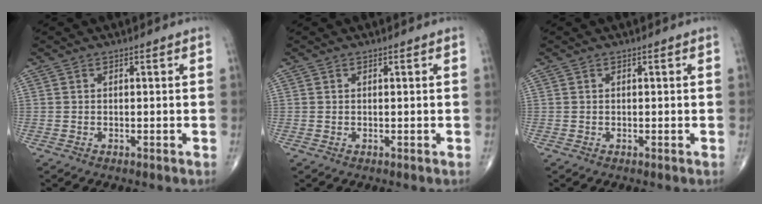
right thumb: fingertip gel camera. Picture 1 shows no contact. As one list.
[{"total": 0.0}, {"total": 0.0}]